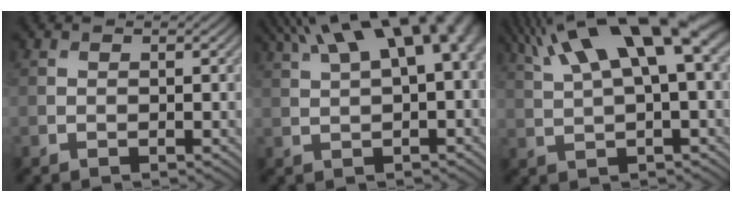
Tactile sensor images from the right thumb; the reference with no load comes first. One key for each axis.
{"total": 14.3, "fx": 5.9, "fy": 5.6, "fz": 11.7, "tx": -0.180, "ty": 0.041, "tz": 0.092}
{"total": 13.1, "fx": 6.3, "fy": 3.6, "fz": 10.9, "tx": -0.206, "ty": 0.024, "tz": 0.115}